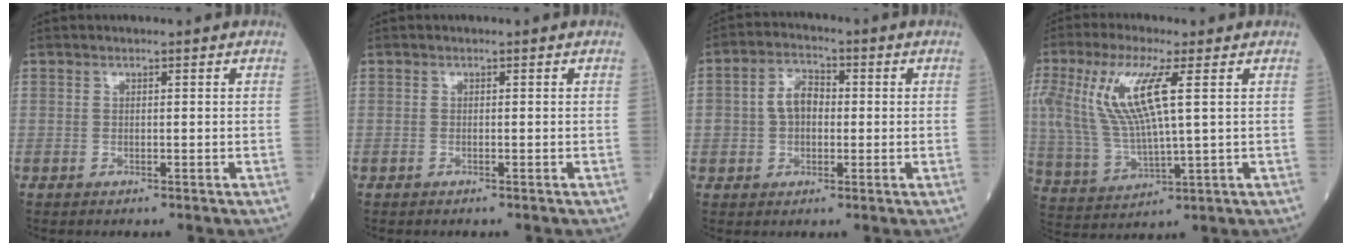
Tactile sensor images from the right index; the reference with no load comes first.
{"total": 0.0}
{"total": 5.7, "force": [0.0, 3.9, 4.2], "torque": [-0.088, 0.022, -0.001]}
{"total": 12.4, "force": [3.4, 1.9, 11.8], "torque": [-0.273, 0.006, 0.068]}